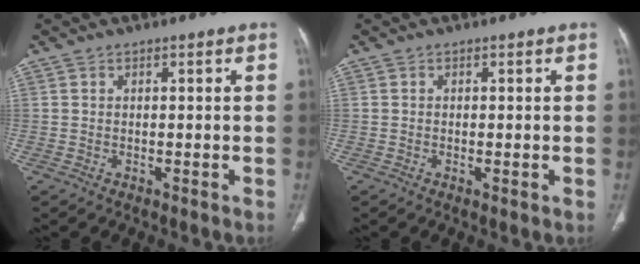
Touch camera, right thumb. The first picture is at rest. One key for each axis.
{"total": 0.8, "fx": -0.2, "fy": 0.2, "fz": 0.8, "tx": -0.019, "ty": -0.004, "tz": -0.004}